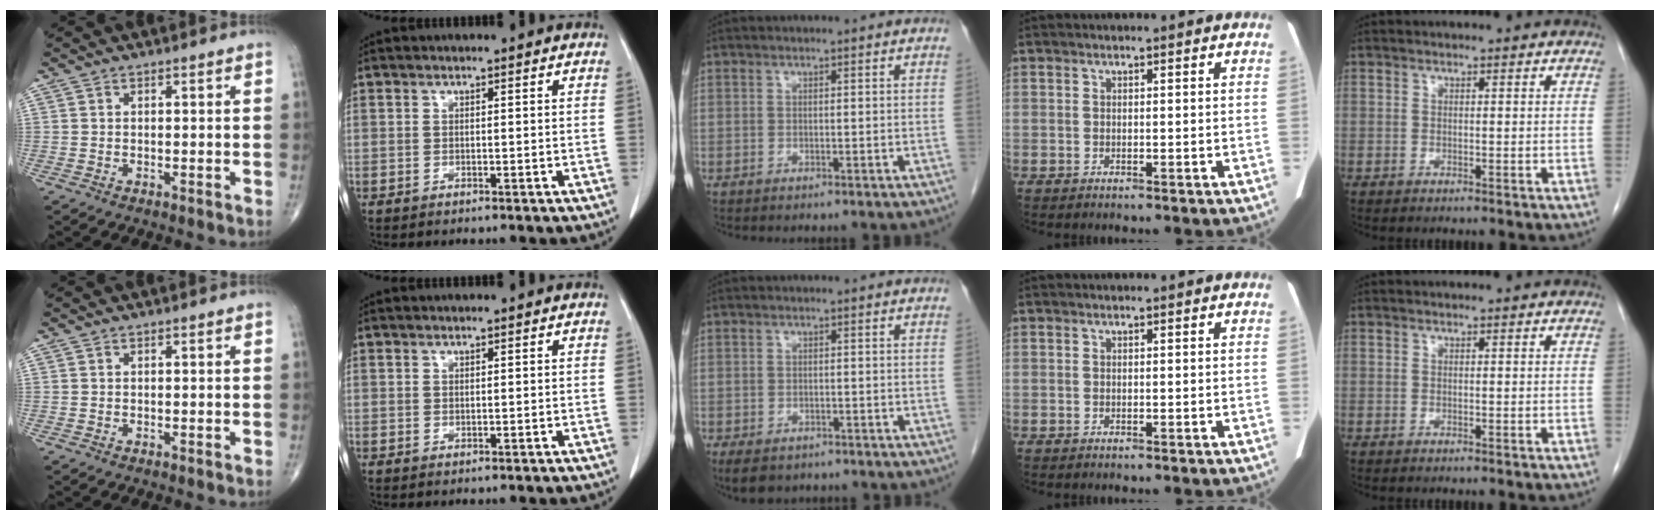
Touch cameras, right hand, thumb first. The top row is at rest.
{"middle": {"total": 5.8, "force": [-4.3, 3.1, 2.5], "torque": [-0.034, -0.005, -0.058]}}